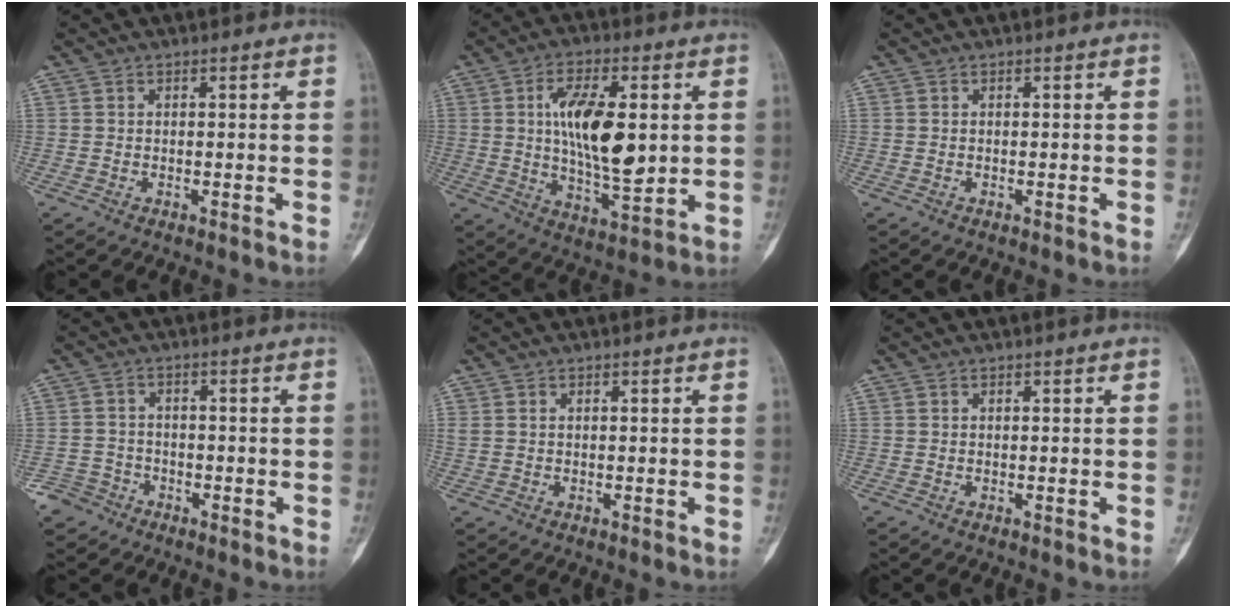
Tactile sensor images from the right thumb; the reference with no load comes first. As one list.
[{"total": 15.5, "force": [2.0, 6.7, 13.9], "torque": [-0.225, -0.013, 0.038]}, {"total": 0.0}, {"total": 4.2, "force": [-2.8, 3.1, -0.2], "torque": [0.025, 0.020, -0.055]}, {"total": 1.1, "force": [0.5, 0.7, 0.7], "torque": [-0.016, 0.008, 0.014]}, {"total": 0.0}]